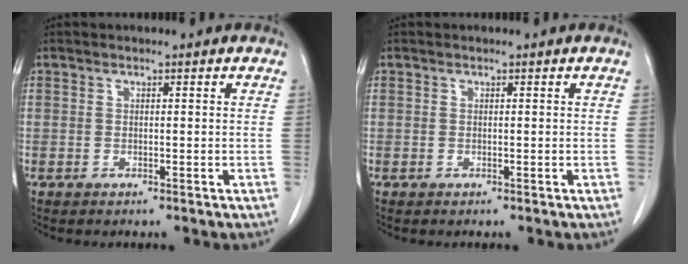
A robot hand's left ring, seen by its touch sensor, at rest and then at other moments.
{"total": 0.0}